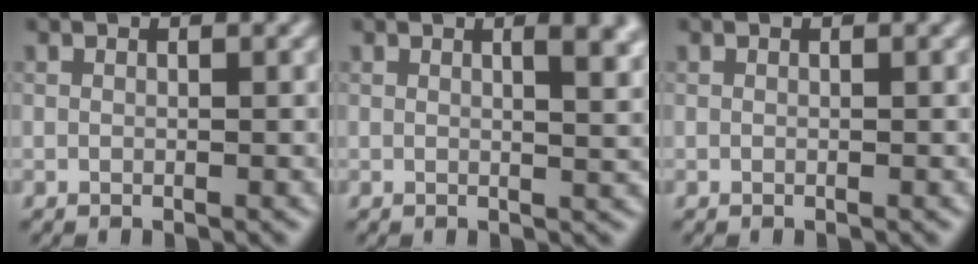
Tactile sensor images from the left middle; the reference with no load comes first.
{"total": 4.5, "force": [1.6, 1.8, 3.8], "torque": [-0.024, 0.012, 0.016]}
{"total": 0.0}